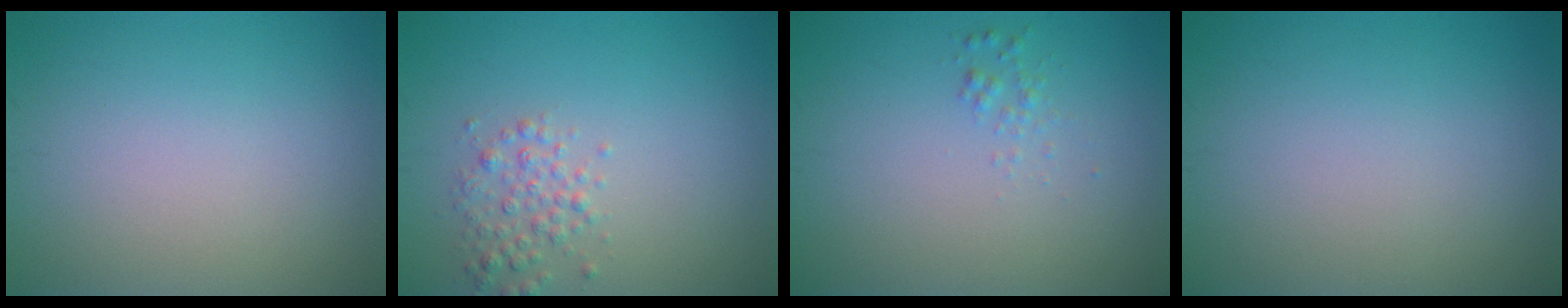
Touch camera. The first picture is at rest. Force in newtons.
{"total": 2.1, "press": 2.1, "slide": 0.0}
{"total": 0.8, "press": 0.8, "slide": 0.0}
{"total": 0.0}